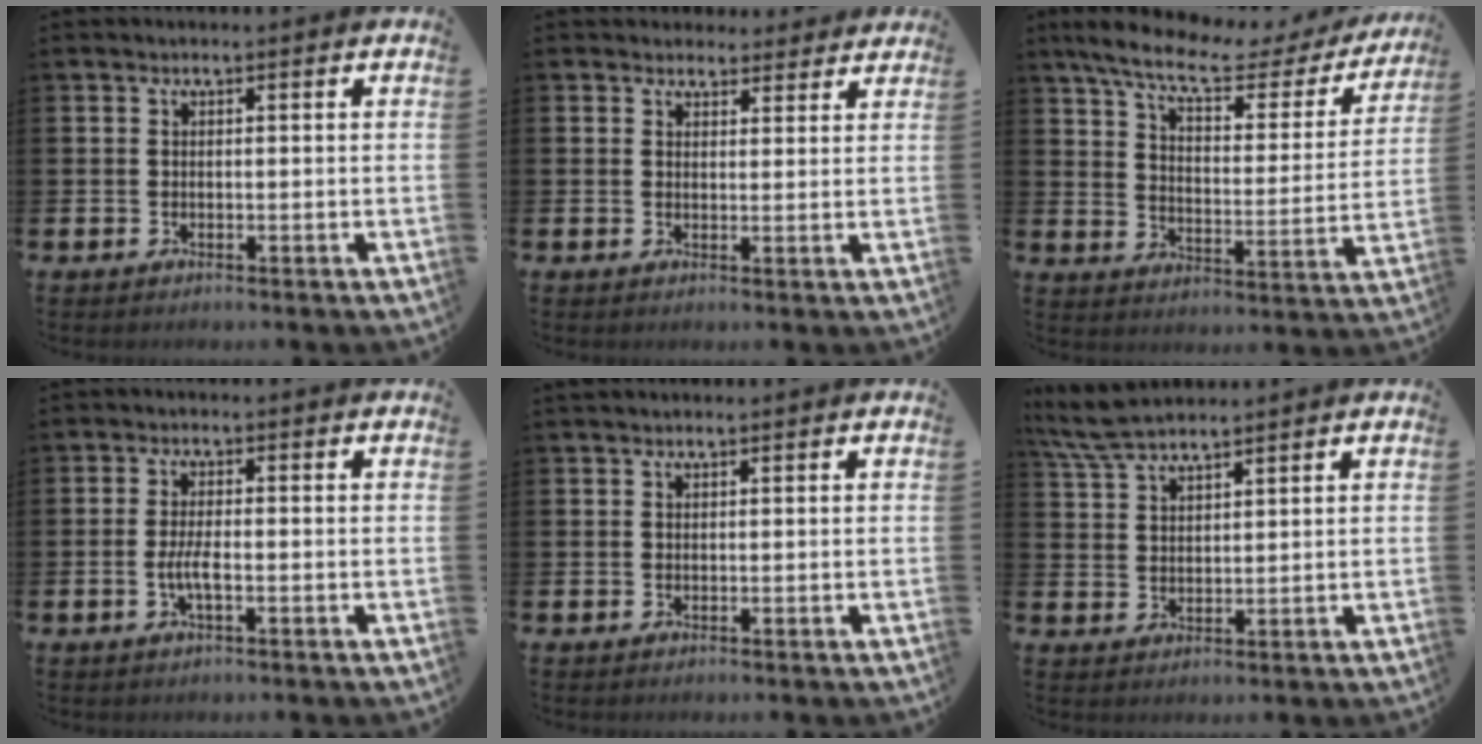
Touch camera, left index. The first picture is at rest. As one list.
[{"total": 3.3, "force": [3.1, 1.2, -0.3], "torque": [0.010, -0.013, 0.054]}, {"total": 8.7, "force": [6.9, 2.2, 4.8], "torque": [-0.116, -0.038, 0.111]}, {"total": 2.9, "force": [-0.8, 0.7, 2.7], "torque": [-0.056, 0.000, -0.016]}, {"total": 0.6, "force": [0.5, 0.1, 0.2], "torque": [-0.004, 0.002, 0.009]}, {"total": 5.6, "force": [5.1, 1.0, 2.0], "torque": [-0.061, -0.011, 0.096]}]